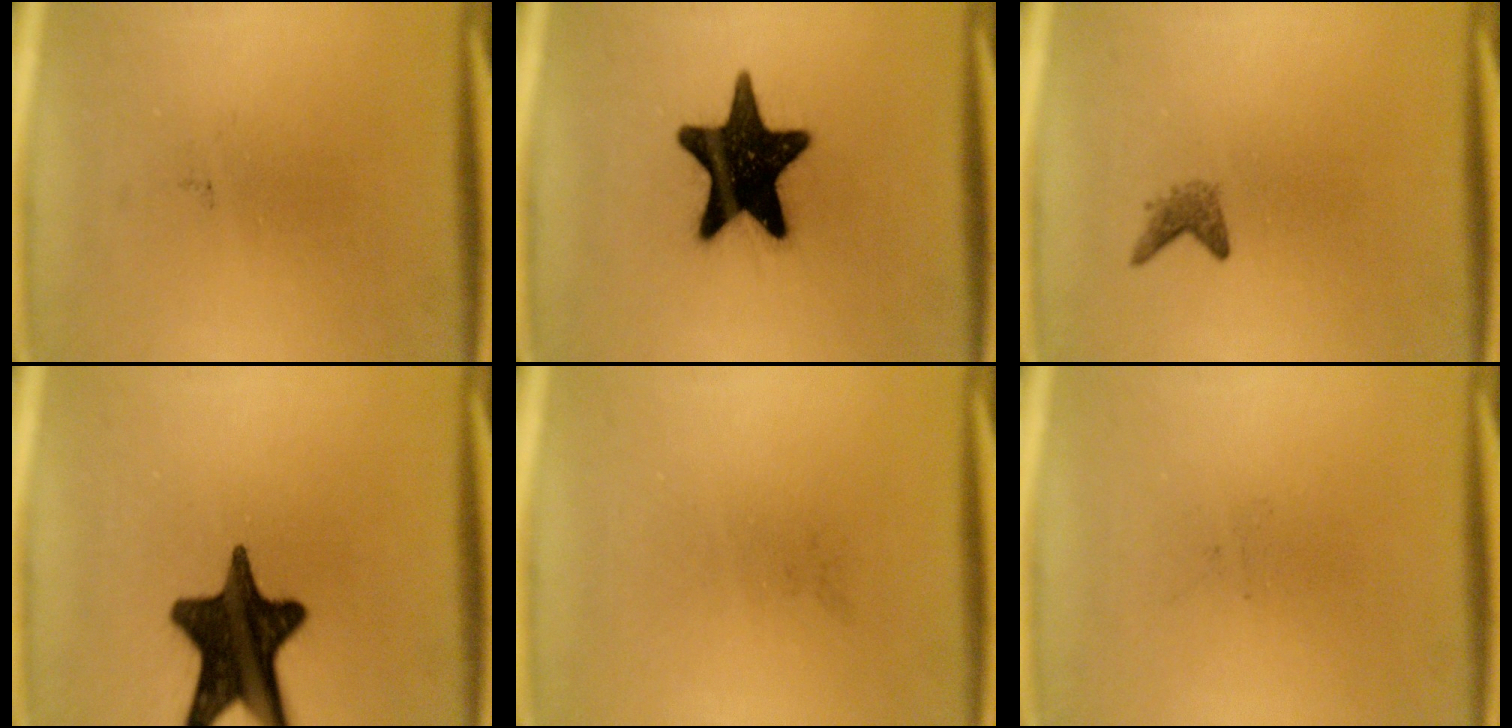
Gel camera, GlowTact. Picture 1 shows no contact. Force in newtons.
{"total": 19.1}
{"total": 1.4}
{"total": 16.9}
{"total": 0.0}
{"total": 0.0}